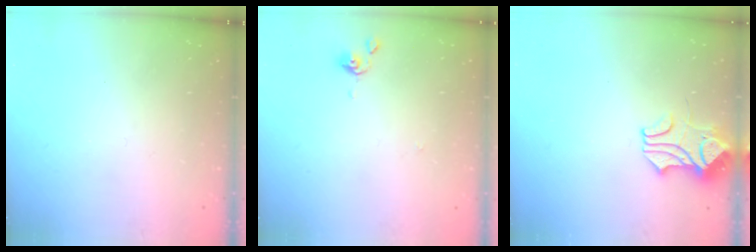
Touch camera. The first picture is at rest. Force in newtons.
{"total": 0.0}
{"total": 1.8, "press": 1.6, "slide": 0.7}